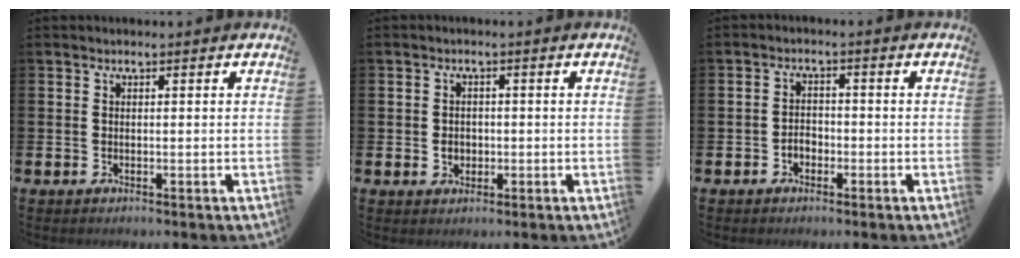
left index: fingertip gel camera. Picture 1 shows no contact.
{"total": 1.9, "force": [-0.2, 1.7, 0.9], "torque": [-0.008, 0.003, -0.009]}
{"total": 1.9, "force": [-1.1, 1.4, 0.7], "torque": [-0.013, 0.002, -0.026]}